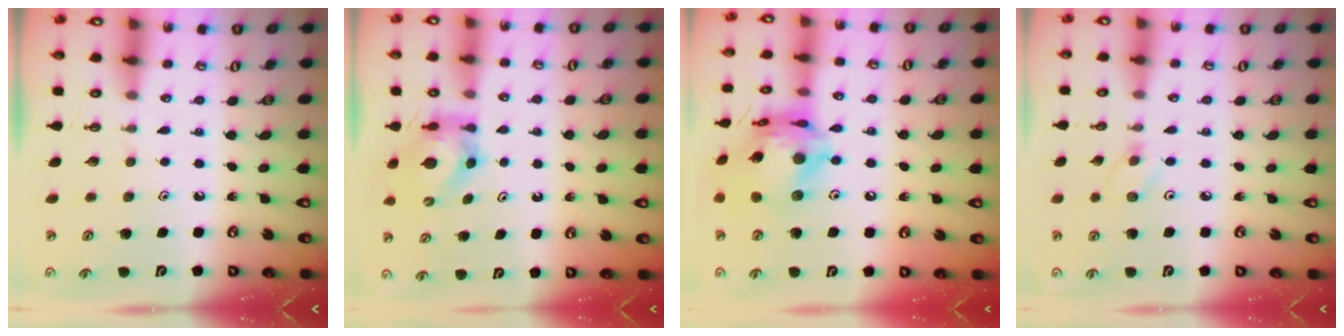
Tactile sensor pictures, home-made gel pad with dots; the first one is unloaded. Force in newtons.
{"total": 7.4, "press": 7.4, "slide": 0.6}
{"total": 17.6, "press": 17.5, "slide": 1.8}
{"total": 3.2, "press": 3.2, "slide": 0.5}